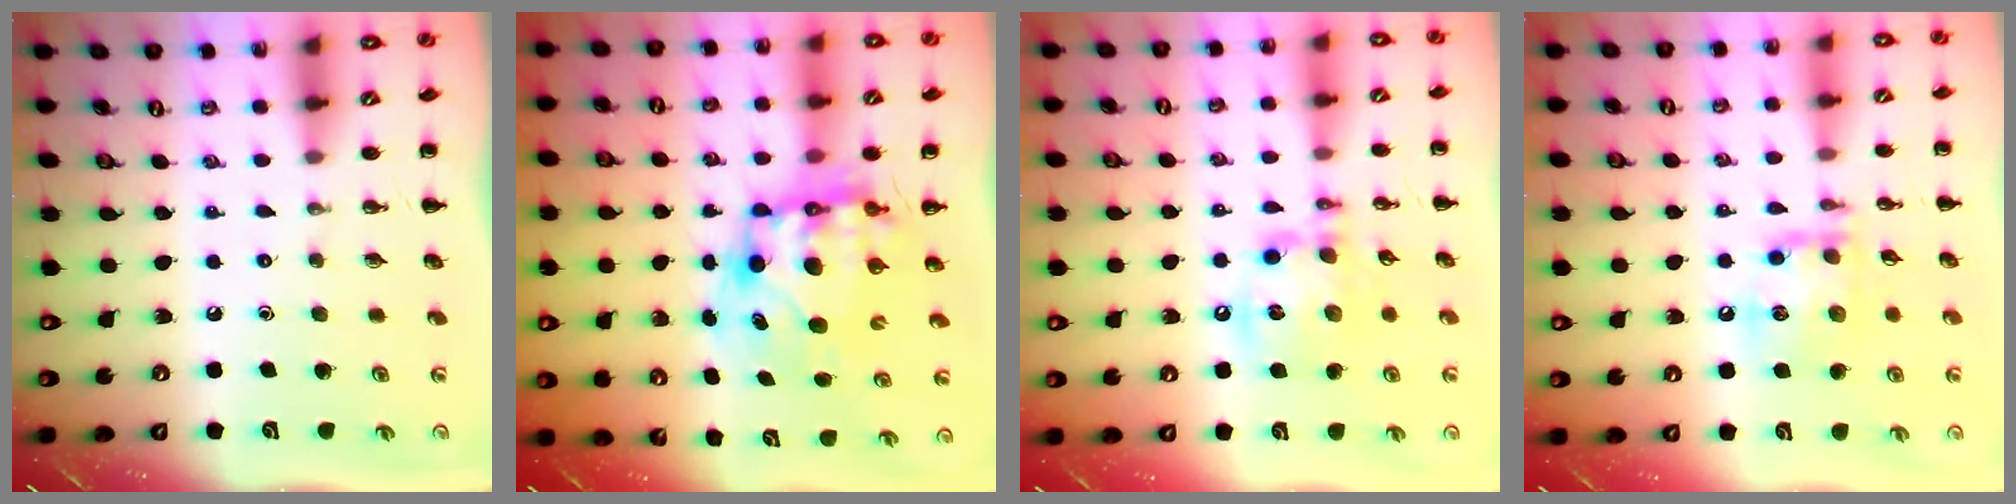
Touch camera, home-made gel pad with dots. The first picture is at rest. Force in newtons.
{"total": 10.2, "press": 9.9, "slide": 2.5}
{"total": 13.2, "press": 13.0, "slide": 2.1}
{"total": 13.5, "press": 13.4, "slide": 1.6}